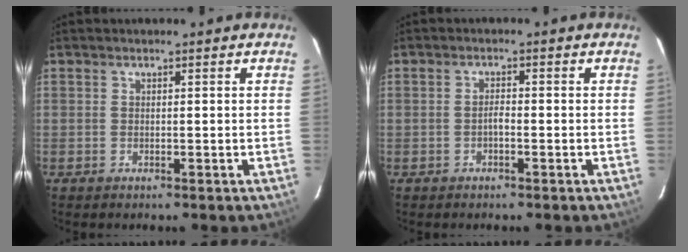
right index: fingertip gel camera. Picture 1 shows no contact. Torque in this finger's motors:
{"motor_torque": [0.39, -0.14, 0.38, 0.07]}